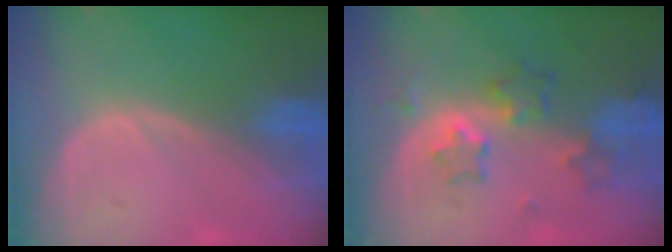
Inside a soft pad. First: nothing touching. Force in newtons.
{"total": 6.1, "press": 5.8, "slide": 1.9}